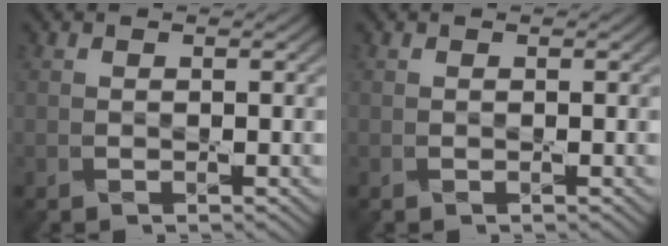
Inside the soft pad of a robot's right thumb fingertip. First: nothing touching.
{"total": 0.0}